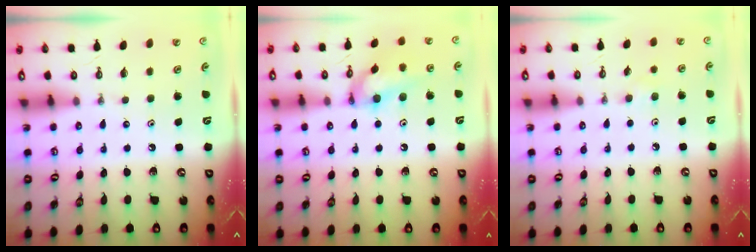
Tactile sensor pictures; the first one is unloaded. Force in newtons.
{"total": 13.3, "press": 13.3, "slide": 0.7}
{"total": 5.4, "press": 4.9, "slide": 2.2}